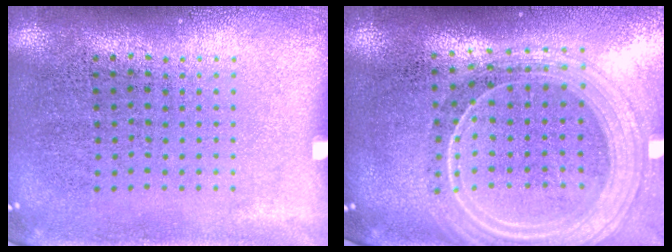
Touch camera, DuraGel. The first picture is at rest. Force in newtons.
{"total": 2.3, "press": 2.0, "slide": 1.1}